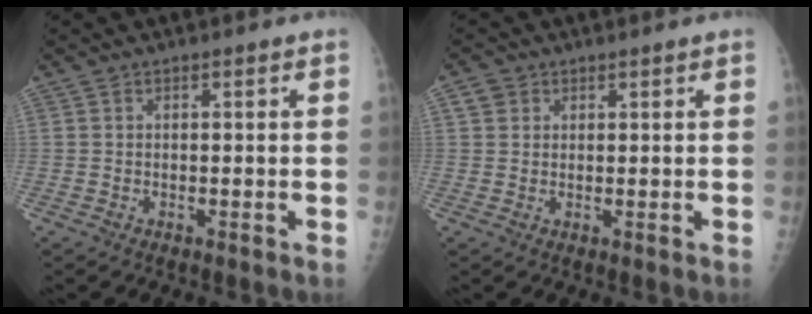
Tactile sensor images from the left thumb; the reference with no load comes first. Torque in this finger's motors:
{"motor_torque": [0.25, -0.02, 0.01, -0.10, 0.00]}